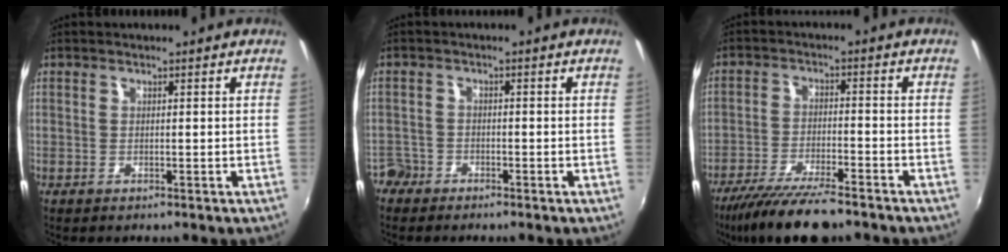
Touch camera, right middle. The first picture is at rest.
{"total": 4.2, "force": [-3.2, 2.6, 0.2], "torque": [-0.022, 0.000, -0.069]}
{"total": 12.3, "force": [-10.1, 2.0, 6.8], "torque": [-0.150, -0.029, -0.173]}